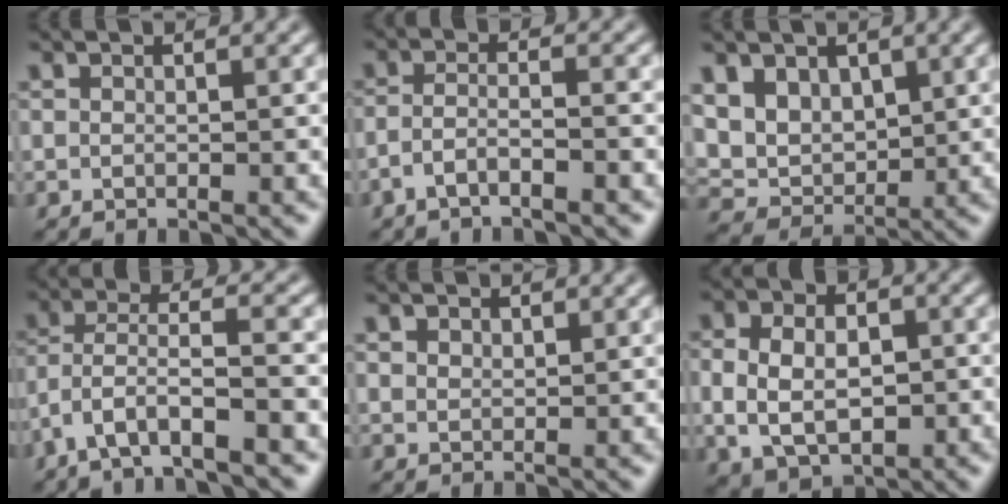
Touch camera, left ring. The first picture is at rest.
{"total": 2.4, "force": [-1.6, 0.4, 1.7], "torque": [-0.034, 0.004, -0.039]}
{"total": 5.3, "force": [2.1, 3.9, 3.0], "torque": [-0.064, -0.009, 0.052]}
{"total": 5.7, "force": [-3.6, 1.3, 4.3], "torque": [-0.086, -0.002, -0.071]}
{"total": 1.2, "force": [1.0, 0.6, 0.2], "torque": [-0.004, -0.001, 0.021]}
{"total": 7.9, "force": [-0.4, 5.9, 5.2], "torque": [-0.087, 0.006, -0.010]}